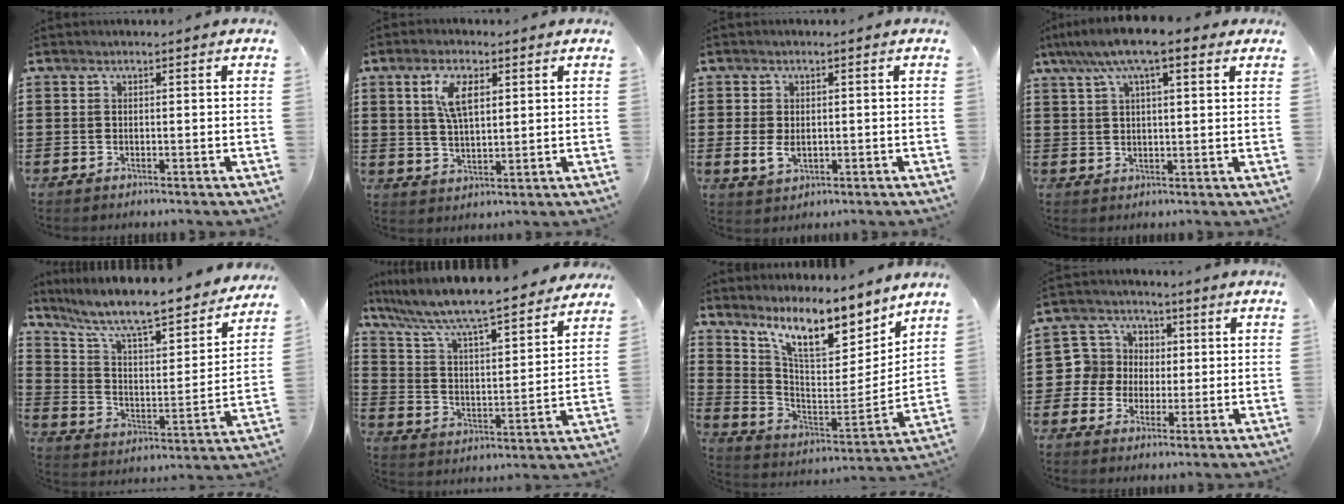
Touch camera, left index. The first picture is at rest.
{"total": 6.6, "force": [2.7, 2.7, 5.4], "torque": [-0.107, 0.006, 0.046]}
{"total": 2.8, "force": [-0.2, 1.9, 2.1], "torque": [-0.042, 0.005, -0.004]}
{"total": 8.2, "force": [5.2, 2.0, 6.1], "torque": [-0.130, 0.006, 0.091]}
{"total": 8.7, "force": [7.2, 1.4, 4.6], "torque": [-0.113, -0.058, 0.117]}
{"total": 6.8, "force": [6.0, 0.3, 3.1], "torque": [-0.089, -0.052, 0.093]}
{"total": 11.5, "force": [9.1, 3.1, 6.5], "torque": [-0.144, -0.052, 0.159]}
{"total": 6.1, "force": [0.4, 6.1, 0.5], "torque": [-0.041, 0.013, 0.008]}